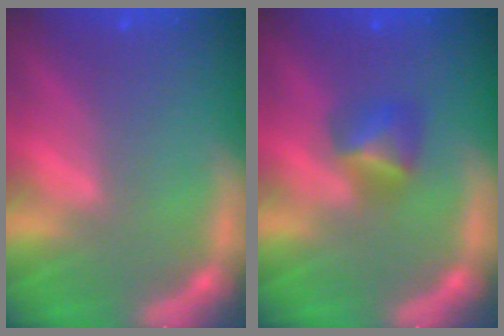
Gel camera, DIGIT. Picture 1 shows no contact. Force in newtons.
{"total": 2.4}